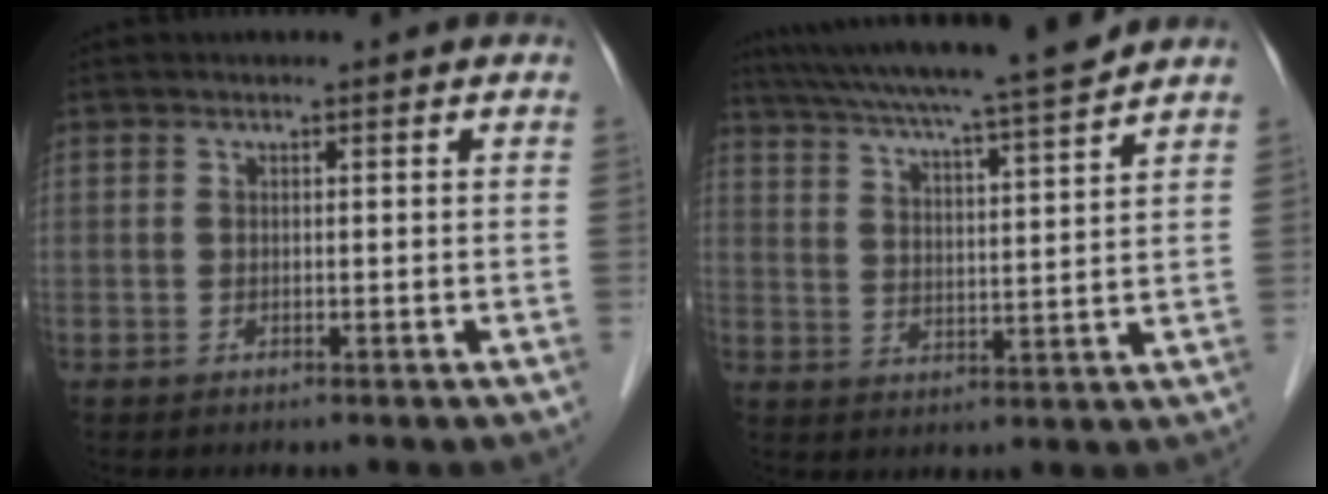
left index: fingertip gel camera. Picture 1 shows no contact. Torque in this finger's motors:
{"motor_torque": [0.85, -0.83, 0.62, 0.18]}